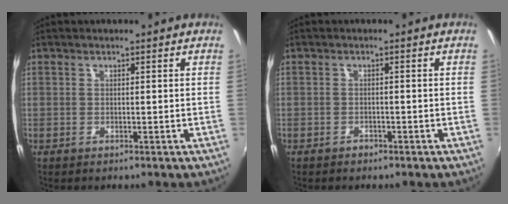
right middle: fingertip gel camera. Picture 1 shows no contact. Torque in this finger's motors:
{"motor_torque": [-0.20, -0.27, -0.15, -0.01]}